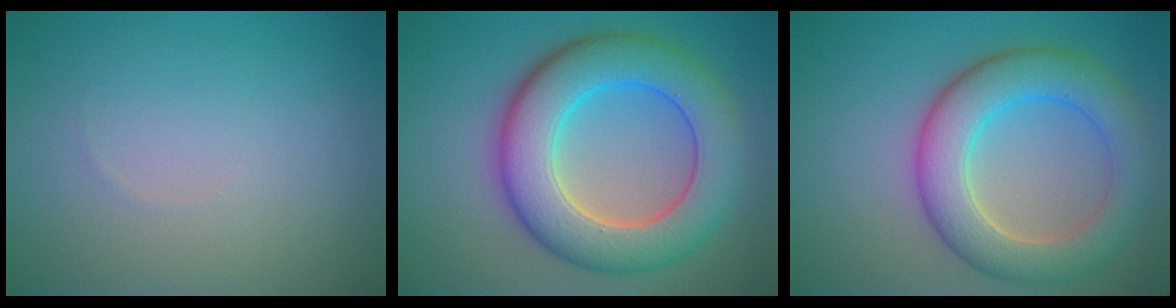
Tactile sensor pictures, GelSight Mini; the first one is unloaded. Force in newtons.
{"total": 9.6, "press": 9.6, "slide": 0.6}
{"total": 7.1, "press": 7.1, "slide": 0.4}